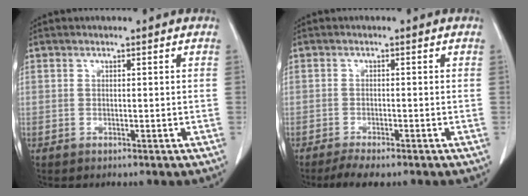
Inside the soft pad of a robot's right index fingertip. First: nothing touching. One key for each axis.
{"total": 3.3, "fx": -2.6, "fy": 0.6, "fz": 2.0, "tx": -0.037, "ty": -0.008, "tz": -0.043}